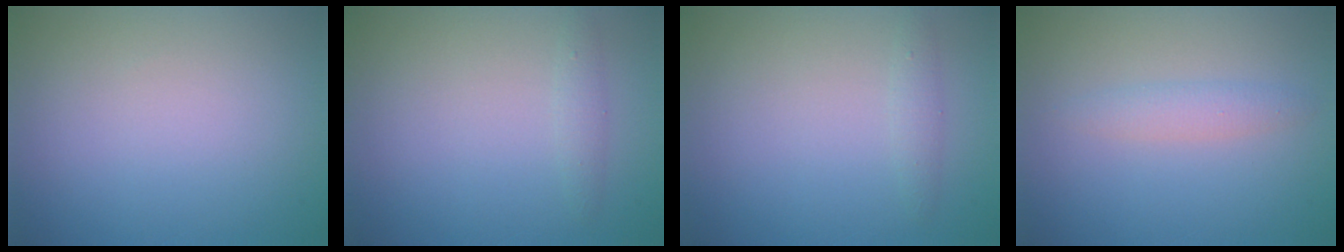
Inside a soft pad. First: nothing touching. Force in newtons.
{"total": 1.1, "press": 1.1, "slide": 0.0}
{"total": 1.1, "press": 1.1, "slide": 0.0}
{"total": 1.6, "press": 1.6, "slide": 0.0}